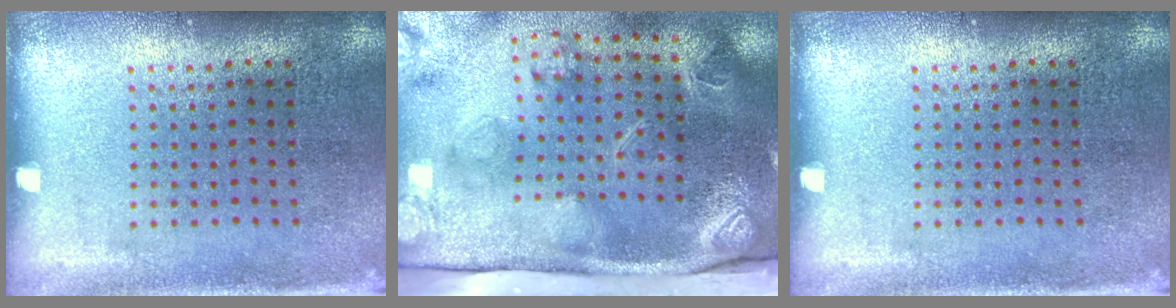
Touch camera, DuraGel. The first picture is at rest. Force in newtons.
{"total": 4.5, "press": 3.2, "slide": 3.2}
{"total": 0.0}